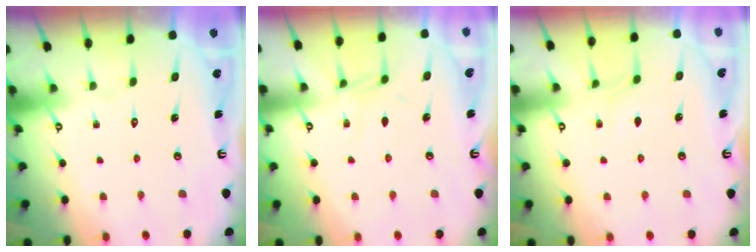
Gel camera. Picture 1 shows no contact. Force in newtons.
{"total": 5.3, "press": 5.2, "slide": 0.5}
{"total": 4.3, "press": 4.3, "slide": 0.5}